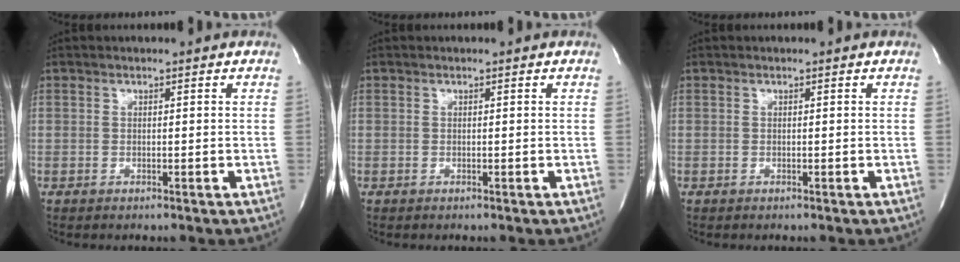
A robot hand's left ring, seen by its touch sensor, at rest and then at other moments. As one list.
[{"total": 0.0}, {"total": 0.0}]